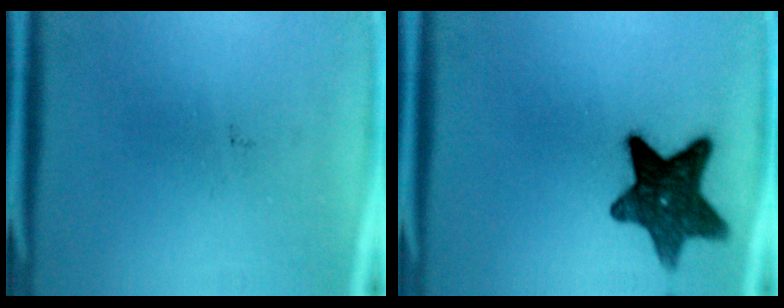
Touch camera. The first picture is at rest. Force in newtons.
{"total": 12.4}